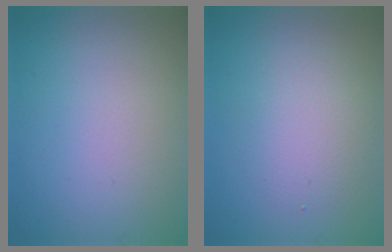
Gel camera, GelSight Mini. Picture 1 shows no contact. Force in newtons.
{"total": 2.9, "press": 2.9, "slide": 0.2}